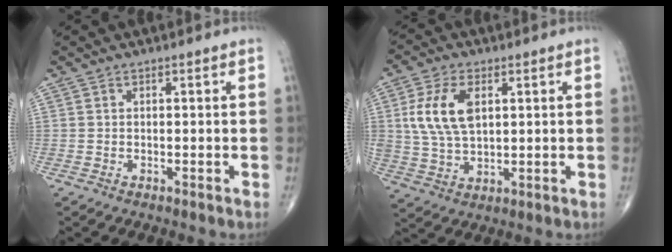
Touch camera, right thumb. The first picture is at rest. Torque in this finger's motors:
{"motor_torque": [0.17, 0.22, 0.87, 0.68, 0.17]}